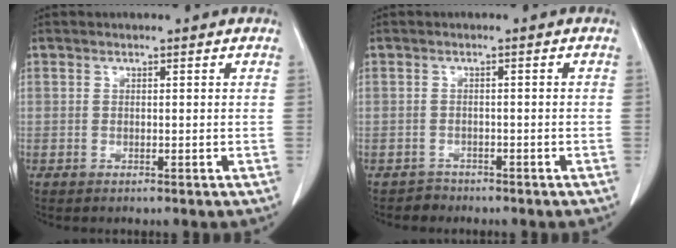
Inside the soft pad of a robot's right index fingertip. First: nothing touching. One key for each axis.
{"total": 1.5, "fx": -1.3, "fy": 0.5, "fz": -0.5, "tx": 0.008, "ty": 0.001, "tz": -0.021}